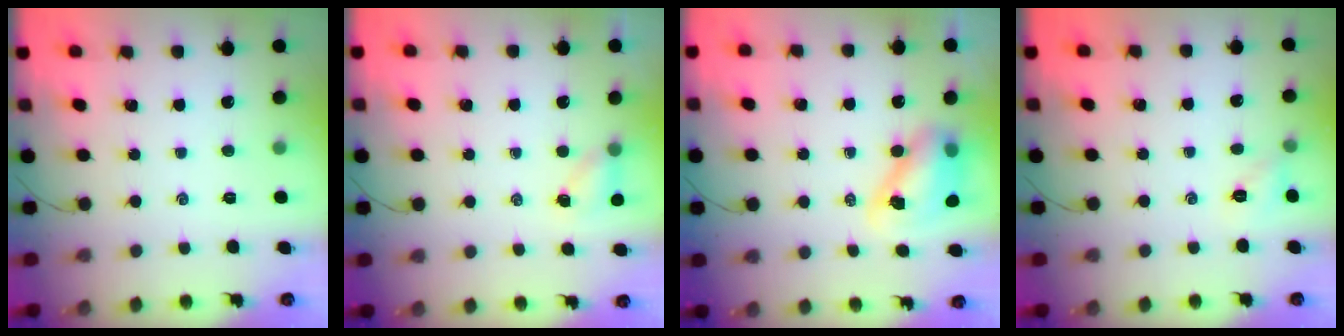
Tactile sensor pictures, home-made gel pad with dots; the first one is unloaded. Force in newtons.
{"total": 4.4, "press": 4.2, "slide": 1.3}
{"total": 8.6, "press": 8.4, "slide": 2.1}
{"total": 4.1, "press": 4.1, "slide": 0.3}